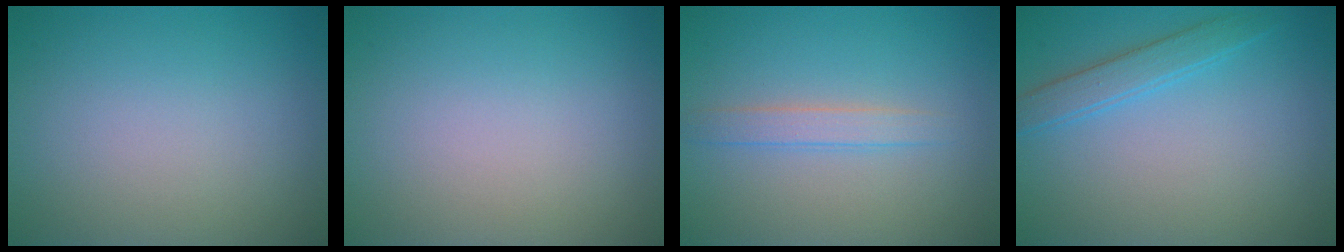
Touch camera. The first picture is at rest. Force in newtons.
{"total": 0.0}
{"total": 1.8, "press": 1.8, "slide": 0.1}
{"total": 2.2, "press": 2.2, "slide": 0.1}